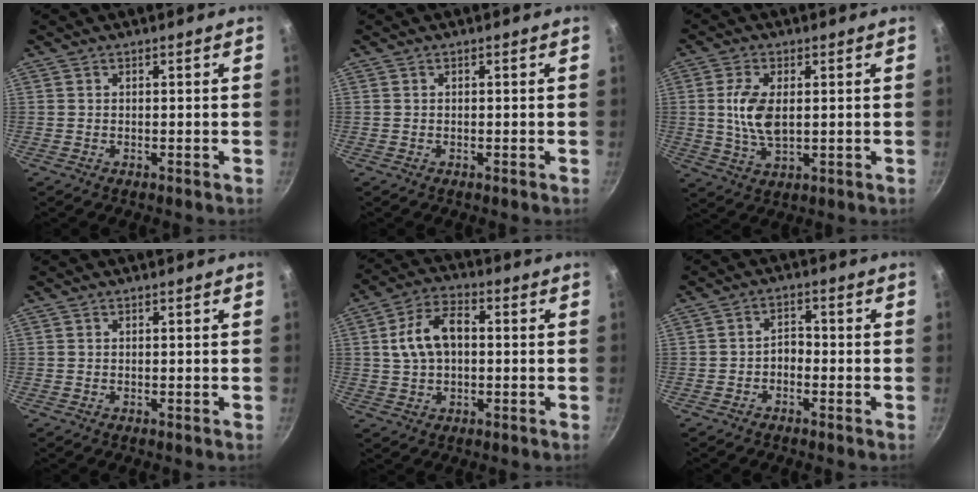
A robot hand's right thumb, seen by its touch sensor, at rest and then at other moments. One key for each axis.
{"total": 0.0}
{"total": 8.0, "fx": 0.8, "fy": 4.0, "fz": 6.9, "tx": -0.144, "ty": -0.008, "tz": 0.018}
{"total": 0.0}
{"total": 9.6, "fx": 1.0, "fy": 5.9, "fz": 7.6, "tx": -0.138, "ty": 0.023, "tz": 0.016}
{"total": 2.9, "fx": -1.2, "fy": 1.9, "fz": 1.7, "tx": -0.015, "ty": 0.019, "tz": -0.029}